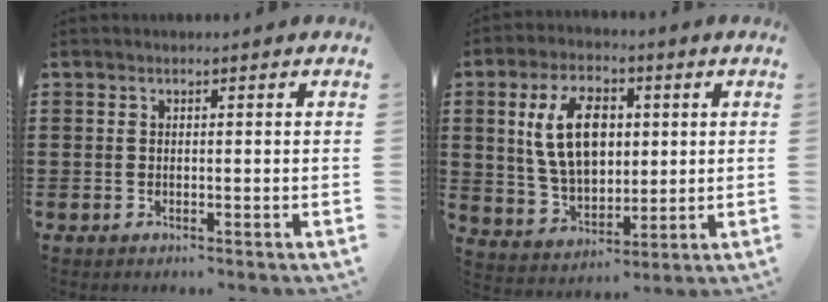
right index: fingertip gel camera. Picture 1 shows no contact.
{"total": 11.0, "force": [2.3, 6.5, 8.5], "torque": [-0.188, 0.011, 0.036]}